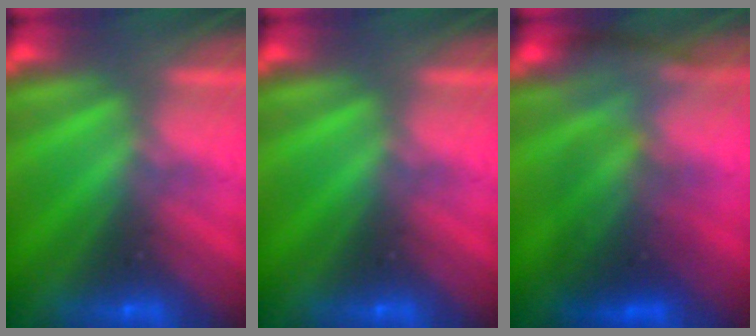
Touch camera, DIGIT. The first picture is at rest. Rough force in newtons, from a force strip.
{"total": 0.0}
{"total": 2.6}